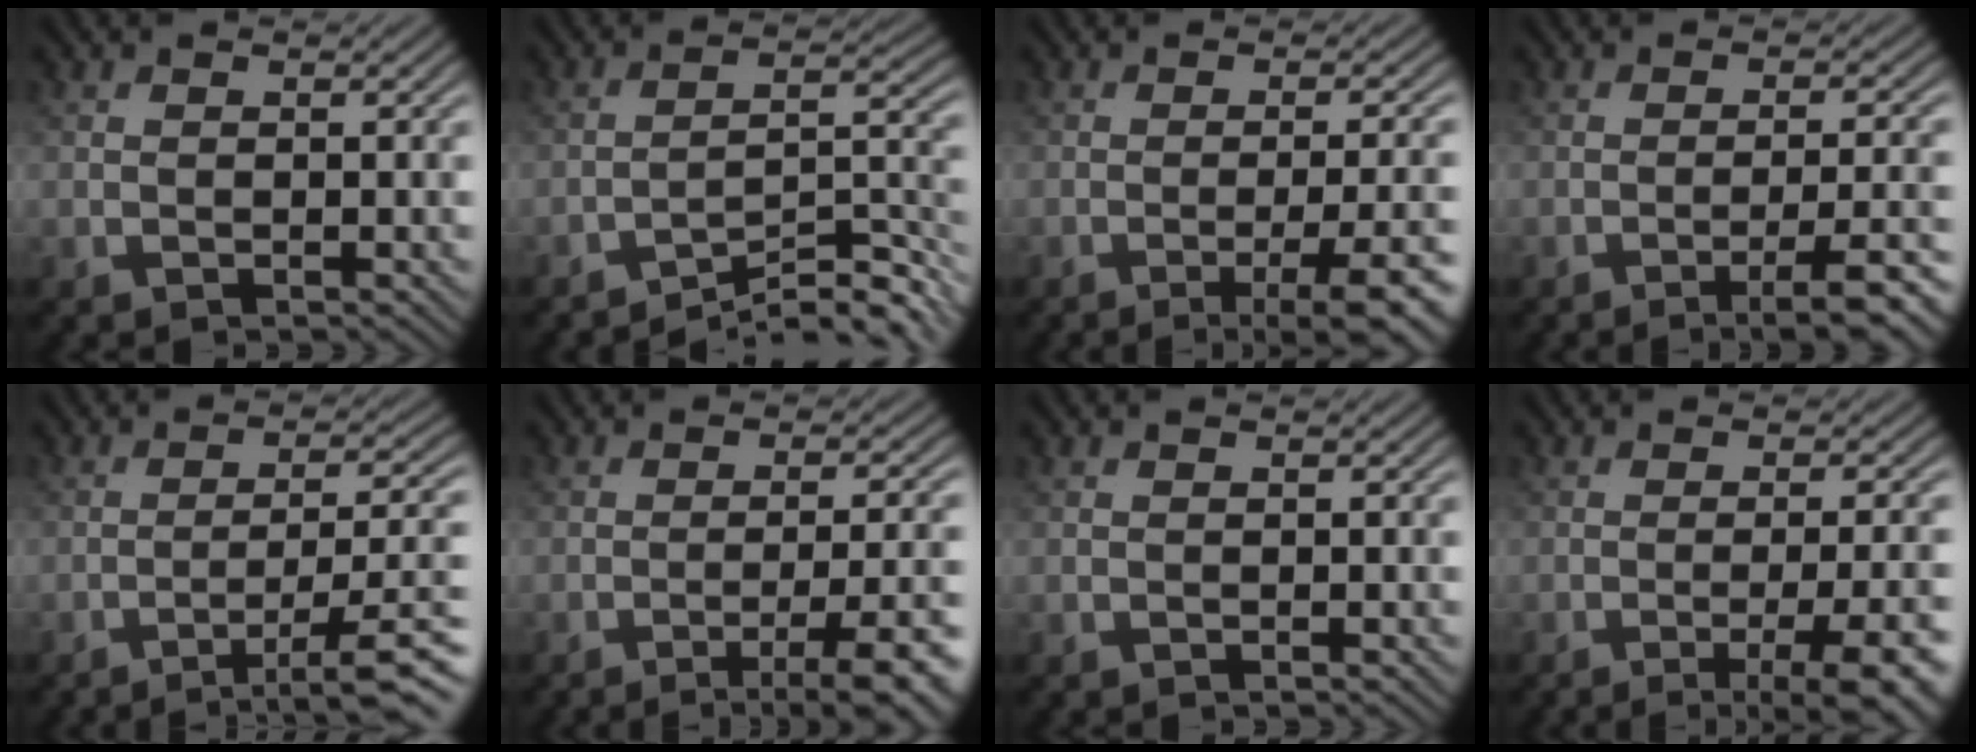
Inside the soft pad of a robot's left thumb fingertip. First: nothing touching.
{"total": 8.0, "force": [-6.2, 1.5, 4.8], "torque": [-0.070, 0.009, -0.102]}
{"total": 7.9, "force": [-3.6, 1.5, 6.8], "torque": [-0.098, 0.002, -0.048]}
{"total": 6.3, "force": [-3.5, 0.9, 5.1], "torque": [-0.081, 0.007, -0.055]}
{"total": 8.7, "force": [-5.0, 1.5, 7.0], "torque": [-0.105, 0.008, -0.072]}
{"total": 8.2, "force": [-4.2, 1.7, 6.9], "torque": [-0.102, 0.002, -0.059]}
{"total": 0.0}
{"total": 8.9, "force": [-3.9, 2.0, 7.8], "torque": [-0.104, 0.001, -0.049]}